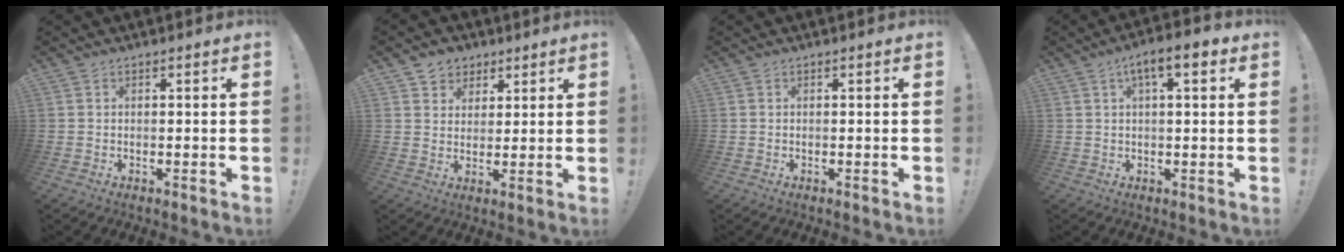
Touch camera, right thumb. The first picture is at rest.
{"total": 5.7, "force": [3.1, 4.8, 0.4], "torque": [0.001, -0.025, 0.060]}
{"total": 0.0}
{"total": 7.3, "force": [2.9, 2.3, 6.3], "torque": [-0.092, -0.005, 0.044]}